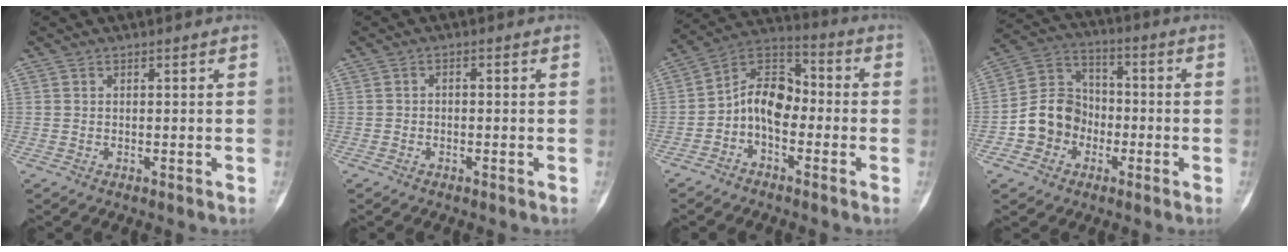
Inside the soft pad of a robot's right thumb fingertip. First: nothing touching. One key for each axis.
{"total": 0.7, "fx": -0.4, "fy": 0.5, "fz": 0.3, "tx": 0.004, "ty": 0.003, "tz": -0.012}
{"total": 10.5, "fx": -2.4, "fy": 7.0, "fz": 7.4, "tx": -0.100, "ty": 0.051, "tz": -0.059}
{"total": 11.2, "fx": -3.4, "fy": 9.7, "fz": 4.4, "tx": -0.042, "ty": 0.044, "tz": -0.067}